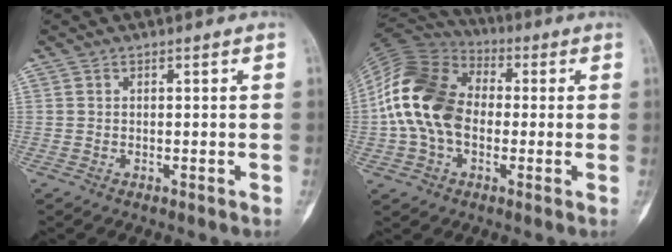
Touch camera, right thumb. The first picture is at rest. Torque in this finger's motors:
{"motor_torque": [1.61, 2.26, 1.08, -0.82, 0.56]}